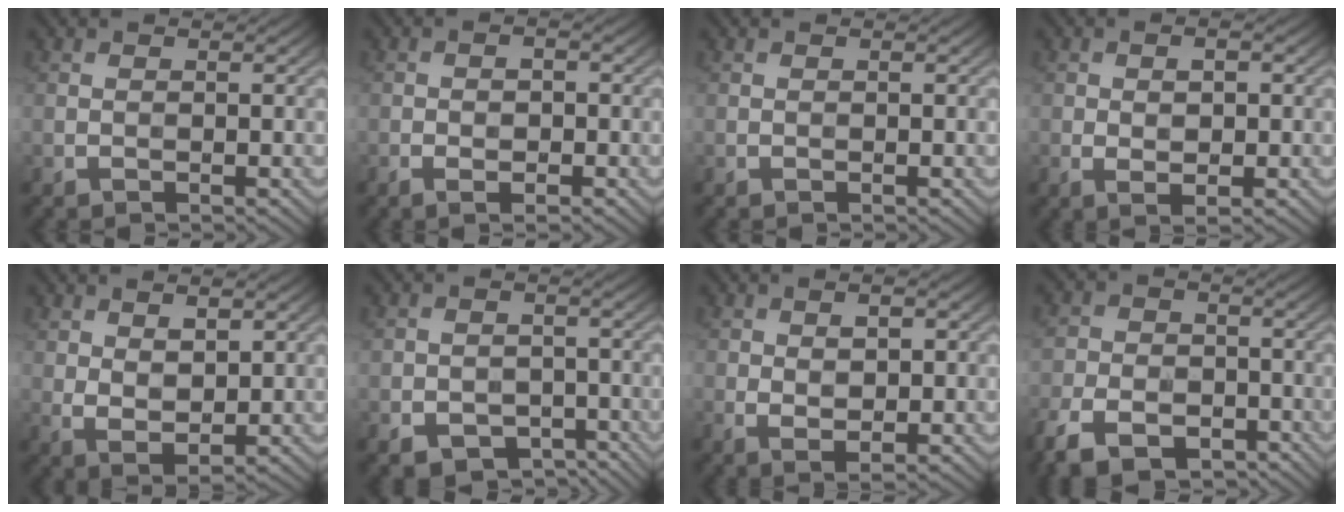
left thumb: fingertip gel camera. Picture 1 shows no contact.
{"total": 2.8, "force": [-1.1, 1.3, 2.2], "torque": [-0.035, 0.001, -0.019]}
{"total": 0.0}
{"total": 3.4, "force": [-0.1, 1.6, 3.0], "torque": [-0.051, -0.003, 0.002]}
{"total": 4.6, "force": [2.0, 2.2, 3.5], "torque": [-0.073, -0.009, 0.041]}
{"total": 5.3, "force": [-2.9, 3.8, 2.4], "torque": [-0.038, -0.006, -0.041]}
{"total": 3.7, "force": [0.4, 1.9, 3.2], "torque": [-0.058, -0.004, 0.011]}
{"total": 9.2, "force": [-5.7, 5.5, 4.7], "torque": [-0.109, -0.027, -0.105]}